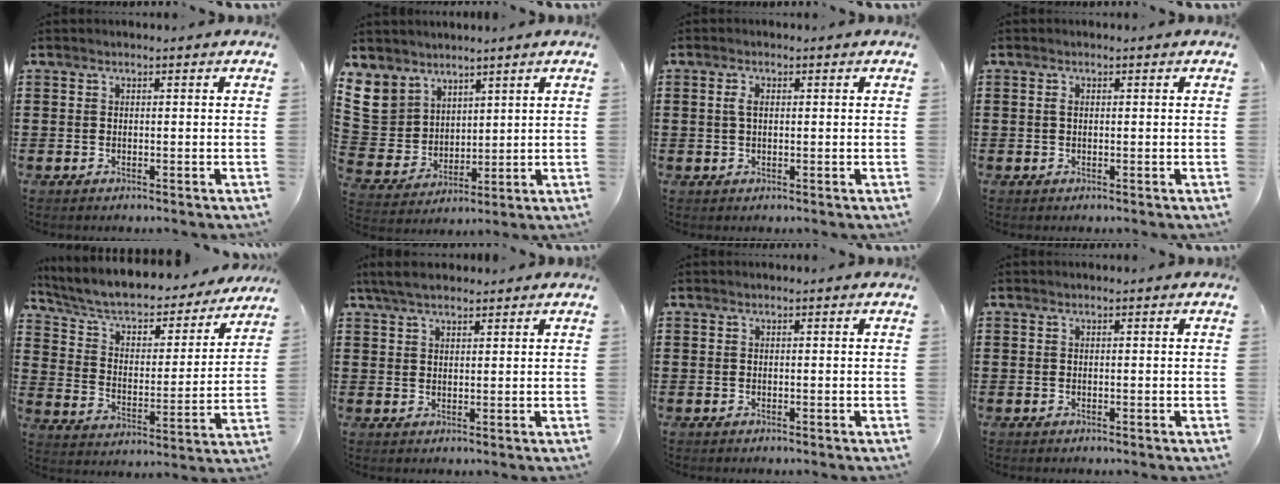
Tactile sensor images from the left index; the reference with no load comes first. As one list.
[{"total": 7.3, "force": [4.9, 5.4, 0.4], "torque": [-0.050, -0.018, 0.099]}, {"total": 2.0, "force": [0.3, 0.9, 1.7], "torque": [-0.037, 0.006, 0.004]}, {"total": 0.9, "force": [0.1, 0.4, 0.8], "torque": [-0.017, 0.003, 0.002]}, {"total": 5.8, "force": [4.8, 2.2, 2.5], "torque": [-0.073, -0.036, 0.078]}, {"total": 4.1, "force": [3.2, 1.3, 2.2], "torque": [-0.051, 0.003, 0.061]}, {"total": 0.0}, {"total": 0.0}]